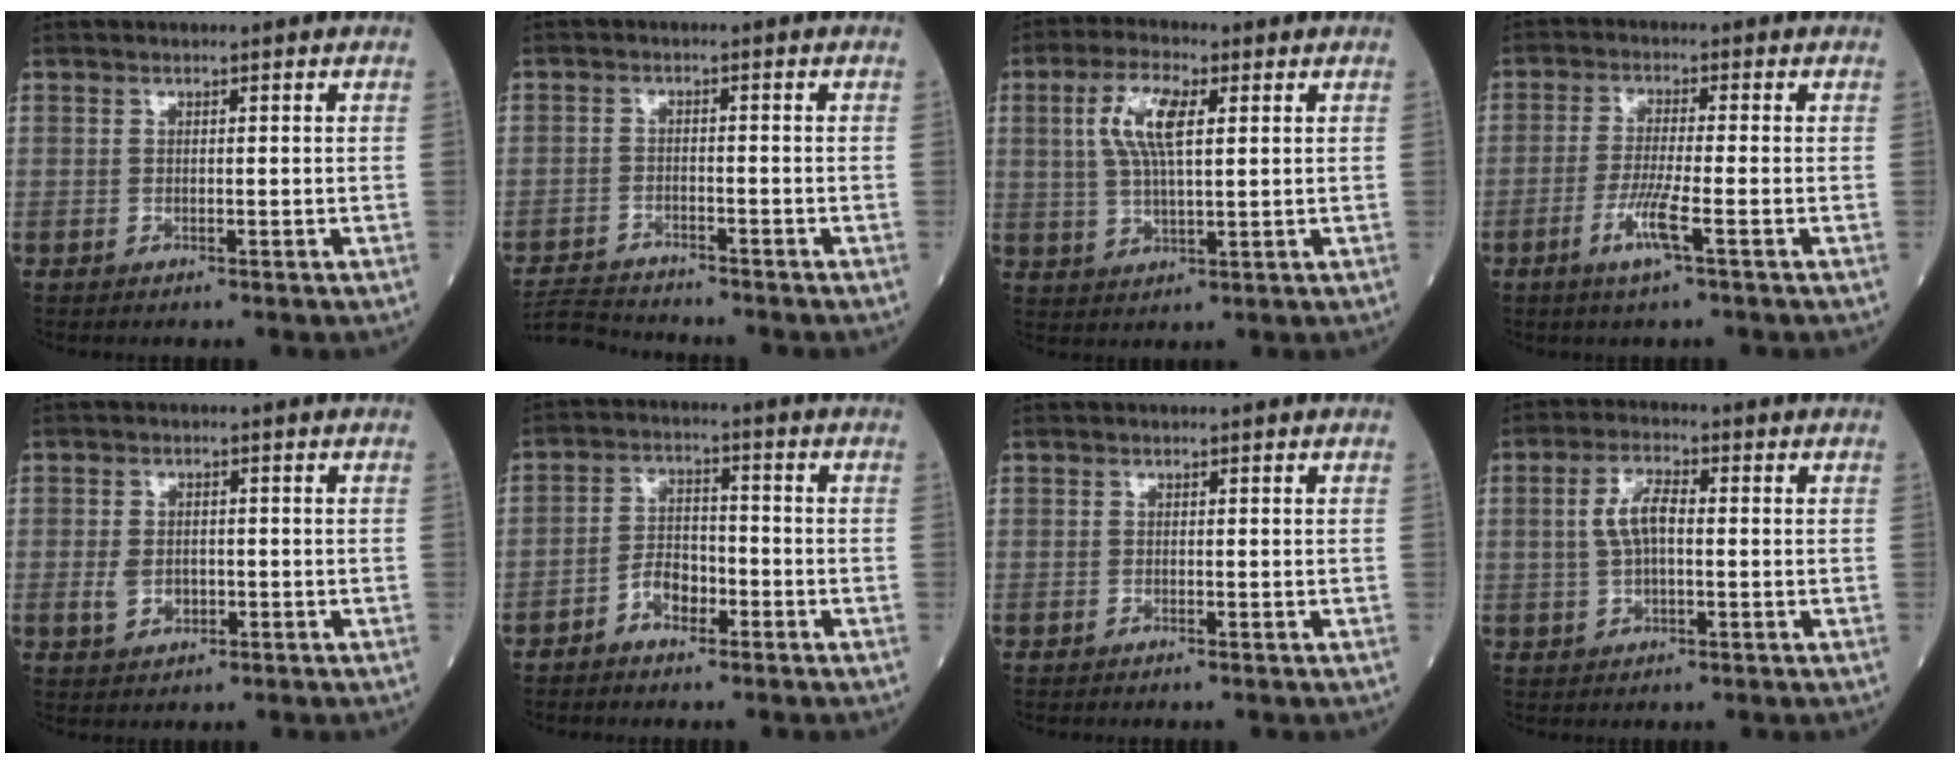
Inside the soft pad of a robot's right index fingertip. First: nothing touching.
{"total": 5.8, "force": [-5.8, 0.4, 0.2], "torque": [-0.005, -0.015, -0.106]}
{"total": 7.9, "force": [2.3, 2.1, 7.2], "torque": [-0.153, 0.009, 0.045]}
{"total": 5.3, "force": [-2.4, -0.3, 4.6], "torque": [-0.091, -0.011, -0.051]}
{"total": 3.2, "force": [-0.8, 2.2, 2.2], "torque": [-0.044, 0.001, -0.008]}
{"total": 4.6, "force": [-2.8, 2.6, 2.7], "torque": [-0.049, 0.013, -0.055]}
{"total": 0.0}
{"total": 5.3, "force": [0.4, 2.0, 4.8], "torque": [-0.105, 0.011, 0.006]}